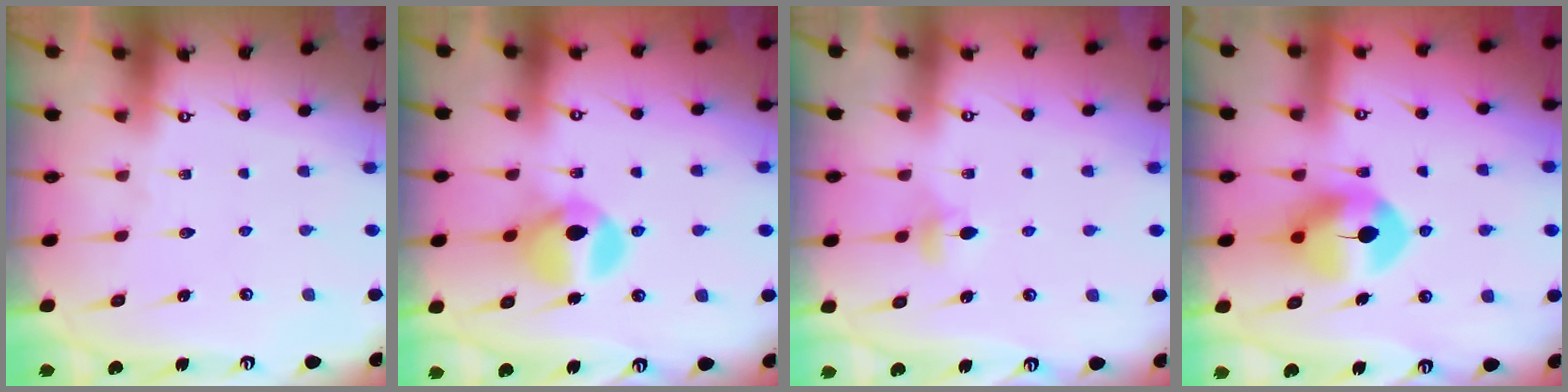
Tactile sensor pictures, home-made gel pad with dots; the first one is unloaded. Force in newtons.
{"total": 11.7, "press": 11.6, "slide": 0.8}
{"total": 3.7, "press": 3.6, "slide": 0.8}
{"total": 8.7, "press": 8.6, "slide": 1.5}